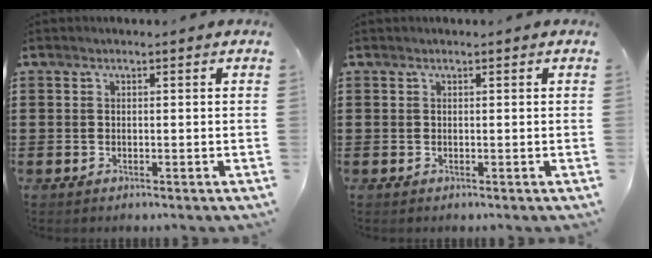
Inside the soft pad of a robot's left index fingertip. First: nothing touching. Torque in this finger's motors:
{"motor_torque": [-0.03, 0.03, -0.01, -0.02]}